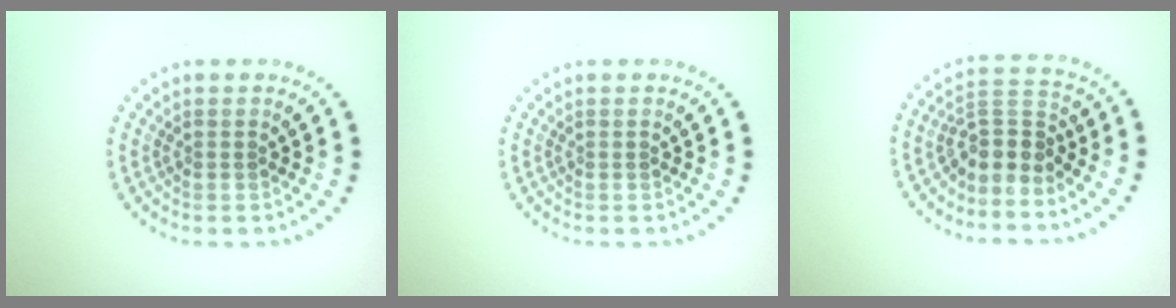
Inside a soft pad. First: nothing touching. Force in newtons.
{"total": 0.0}
{"total": 3.2, "press": 2.4, "slide": 2.1}